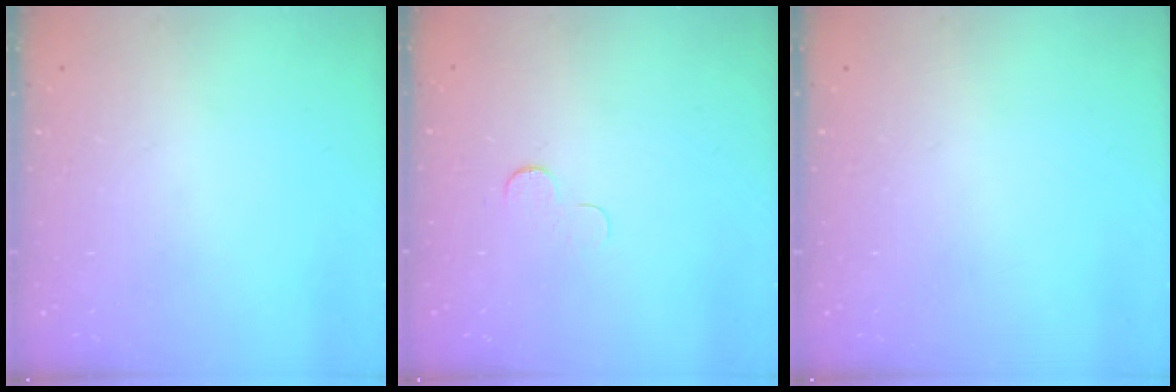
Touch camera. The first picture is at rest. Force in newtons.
{"total": 3.7, "press": 3.7, "slide": 0.4}
{"total": 0.0}